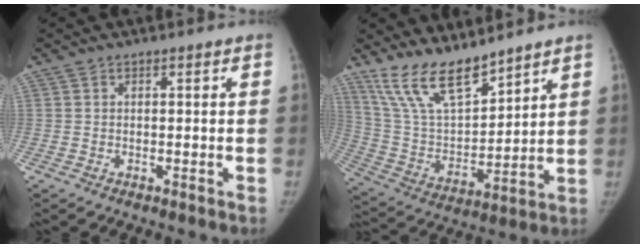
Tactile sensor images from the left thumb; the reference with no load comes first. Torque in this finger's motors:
{"motor_torque": [0.50, -0.23, 1.36, -1.41, 0.10]}